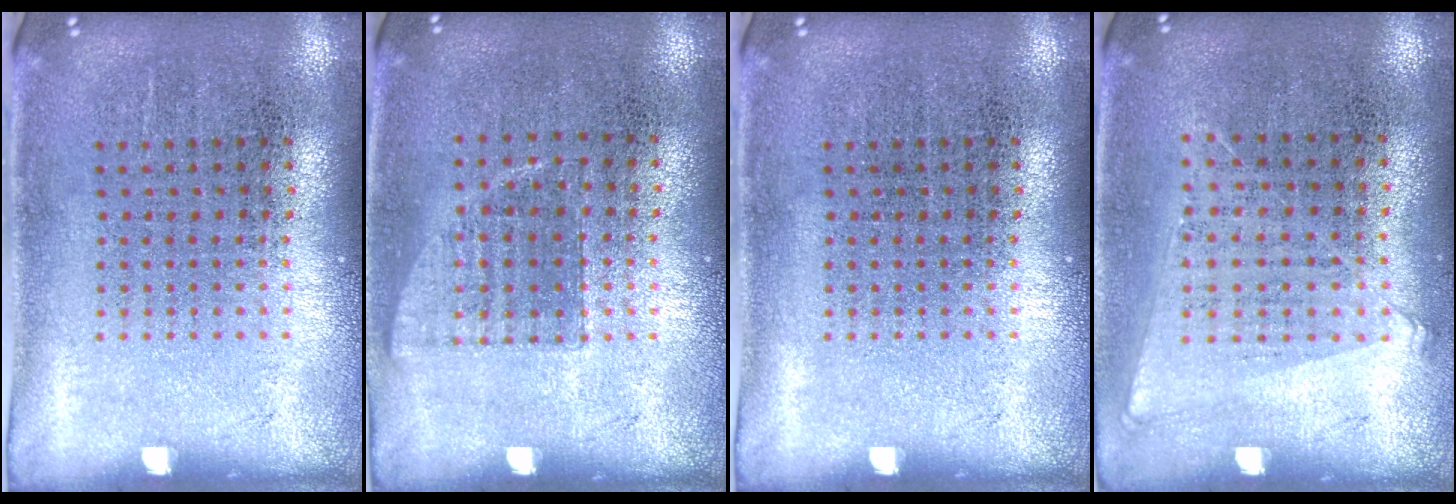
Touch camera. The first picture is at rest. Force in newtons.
{"total": 0.7, "press": 0.6, "slide": 0.3}
{"total": 0.0}
{"total": 1.0, "press": 0.9, "slide": 0.5}